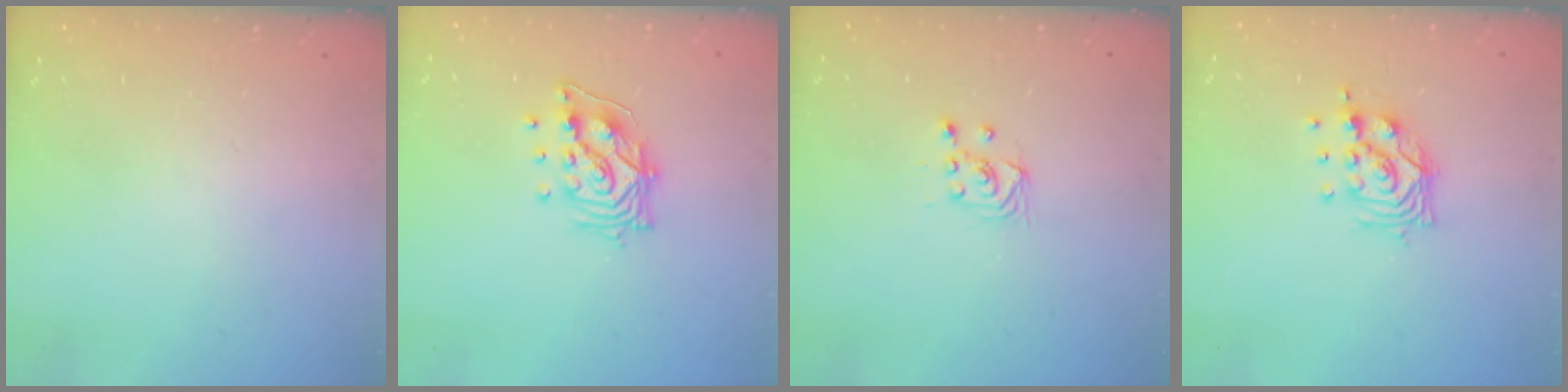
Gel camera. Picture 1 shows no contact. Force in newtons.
{"total": 12.0, "press": 12.0, "slide": 1.1}
{"total": 2.9, "press": 2.7, "slide": 1.0}
{"total": 10.7, "press": 10.6, "slide": 1.1}